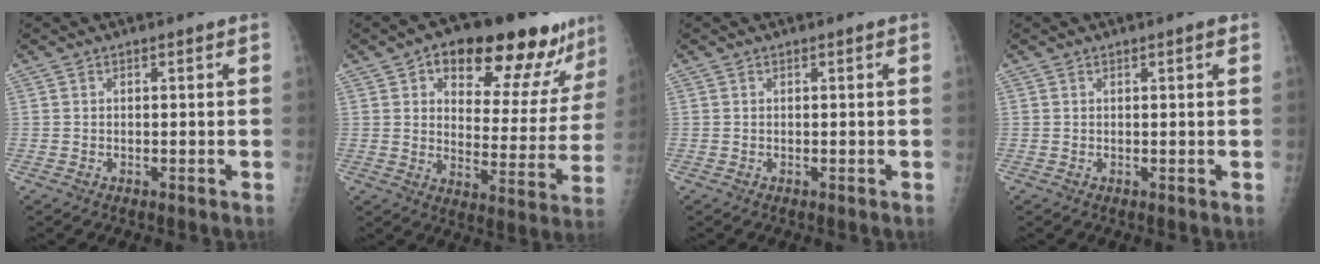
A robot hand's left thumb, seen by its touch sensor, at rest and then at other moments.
{"total": 20.9, "force": [13.5, 8.9, 13.1], "torque": [-0.126, -0.045, 0.187]}
{"total": 0.0}
{"total": 0.9, "force": [0.5, 0.2, 0.7], "torque": [-0.010, -0.001, 0.007]}